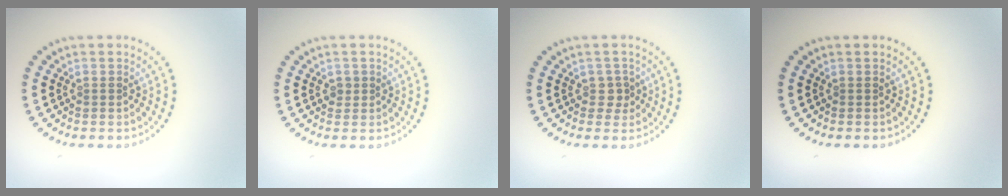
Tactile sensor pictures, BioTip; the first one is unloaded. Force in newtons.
{"total": 0.8, "press": 0.8, "slide": 0.3}
{"total": 1.3, "press": 1.1, "slide": 0.7}
{"total": 0.0}